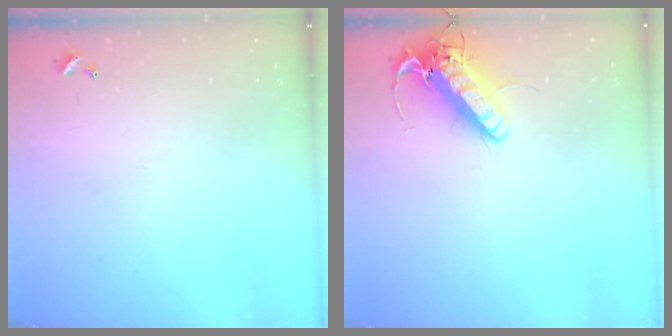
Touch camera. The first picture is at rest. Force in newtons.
{"total": 14.8, "press": 14.5, "slide": 2.9}